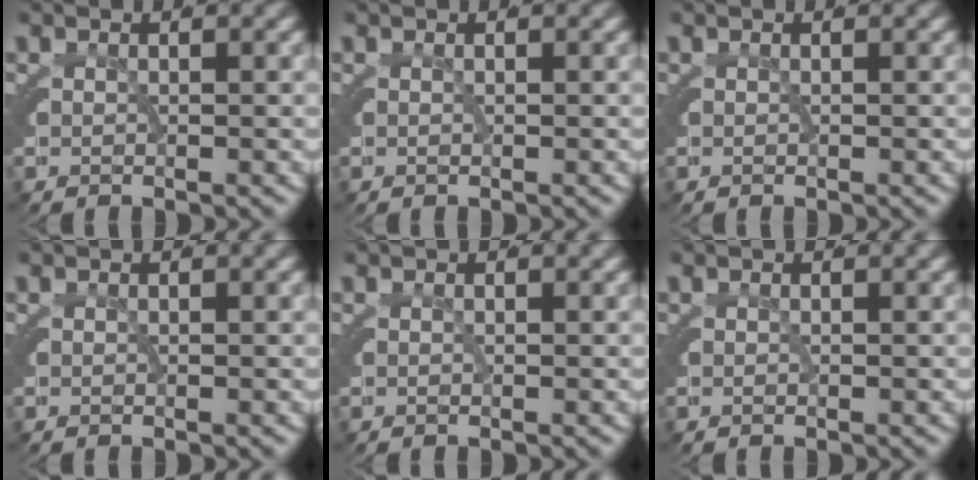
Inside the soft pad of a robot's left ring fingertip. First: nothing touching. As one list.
[{"total": 0.0}, {"total": 0.0}, {"total": 0.0}, {"total": 0.0}, {"total": 0.0}]